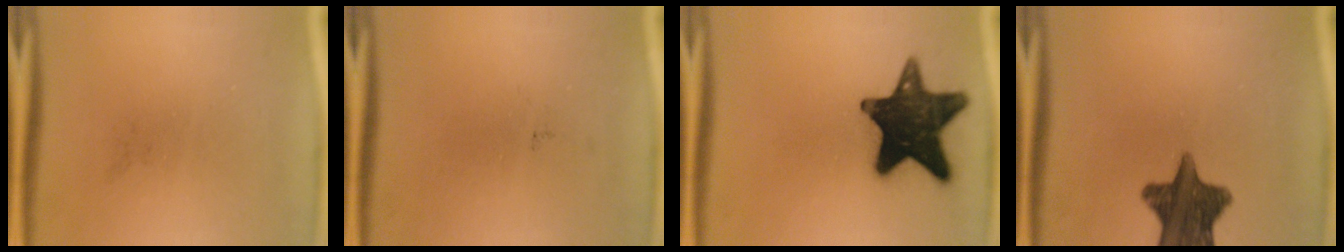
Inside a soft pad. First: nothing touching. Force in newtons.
{"total": 0.0}
{"total": 16.7}
{"total": 12.0}